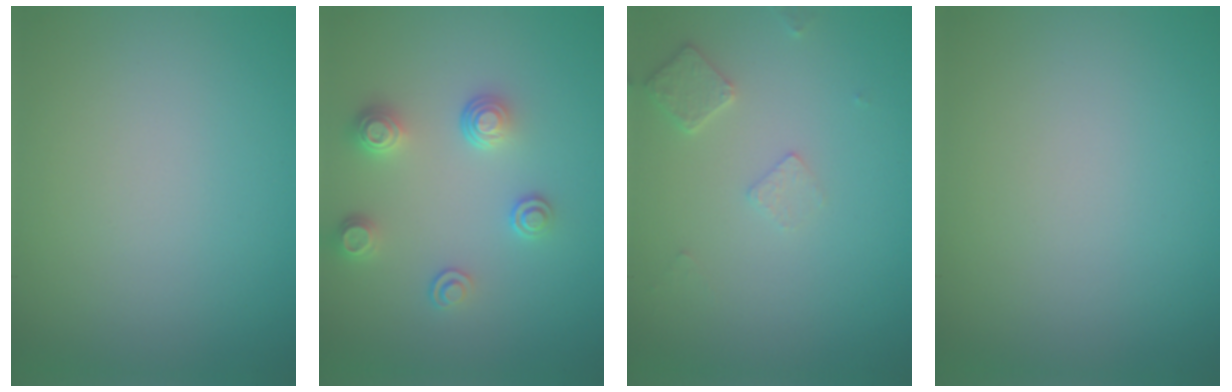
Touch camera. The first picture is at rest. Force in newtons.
{"total": 2.9, "press": 2.6, "slide": 1.4}
{"total": 1.8, "press": 1.8, "slide": 0.3}
{"total": 0.0}